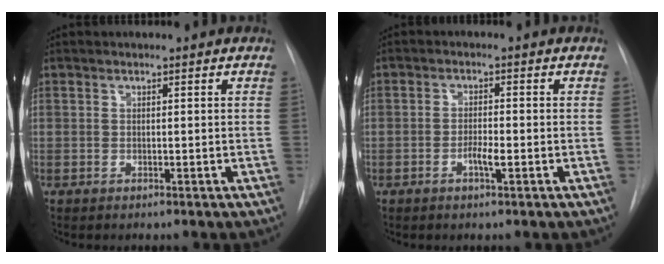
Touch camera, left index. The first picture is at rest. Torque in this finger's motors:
{"motor_torque": [0.15, 0.25, 0.04, 0.01]}